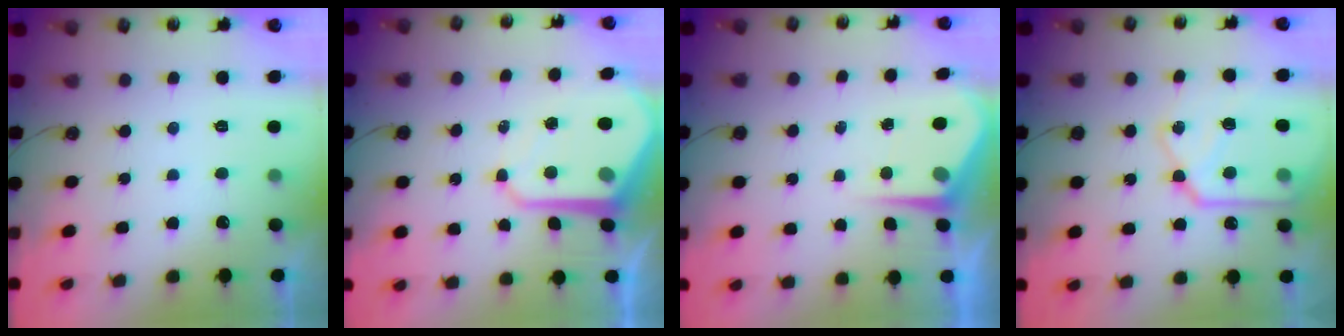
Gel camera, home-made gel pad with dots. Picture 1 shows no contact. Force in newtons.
{"total": 12.7, "press": 12.7, "slide": 1.1}
{"total": 5.9, "press": 5.9, "slide": 0.5}
{"total": 17.1, "press": 17.0, "slide": 1.6}